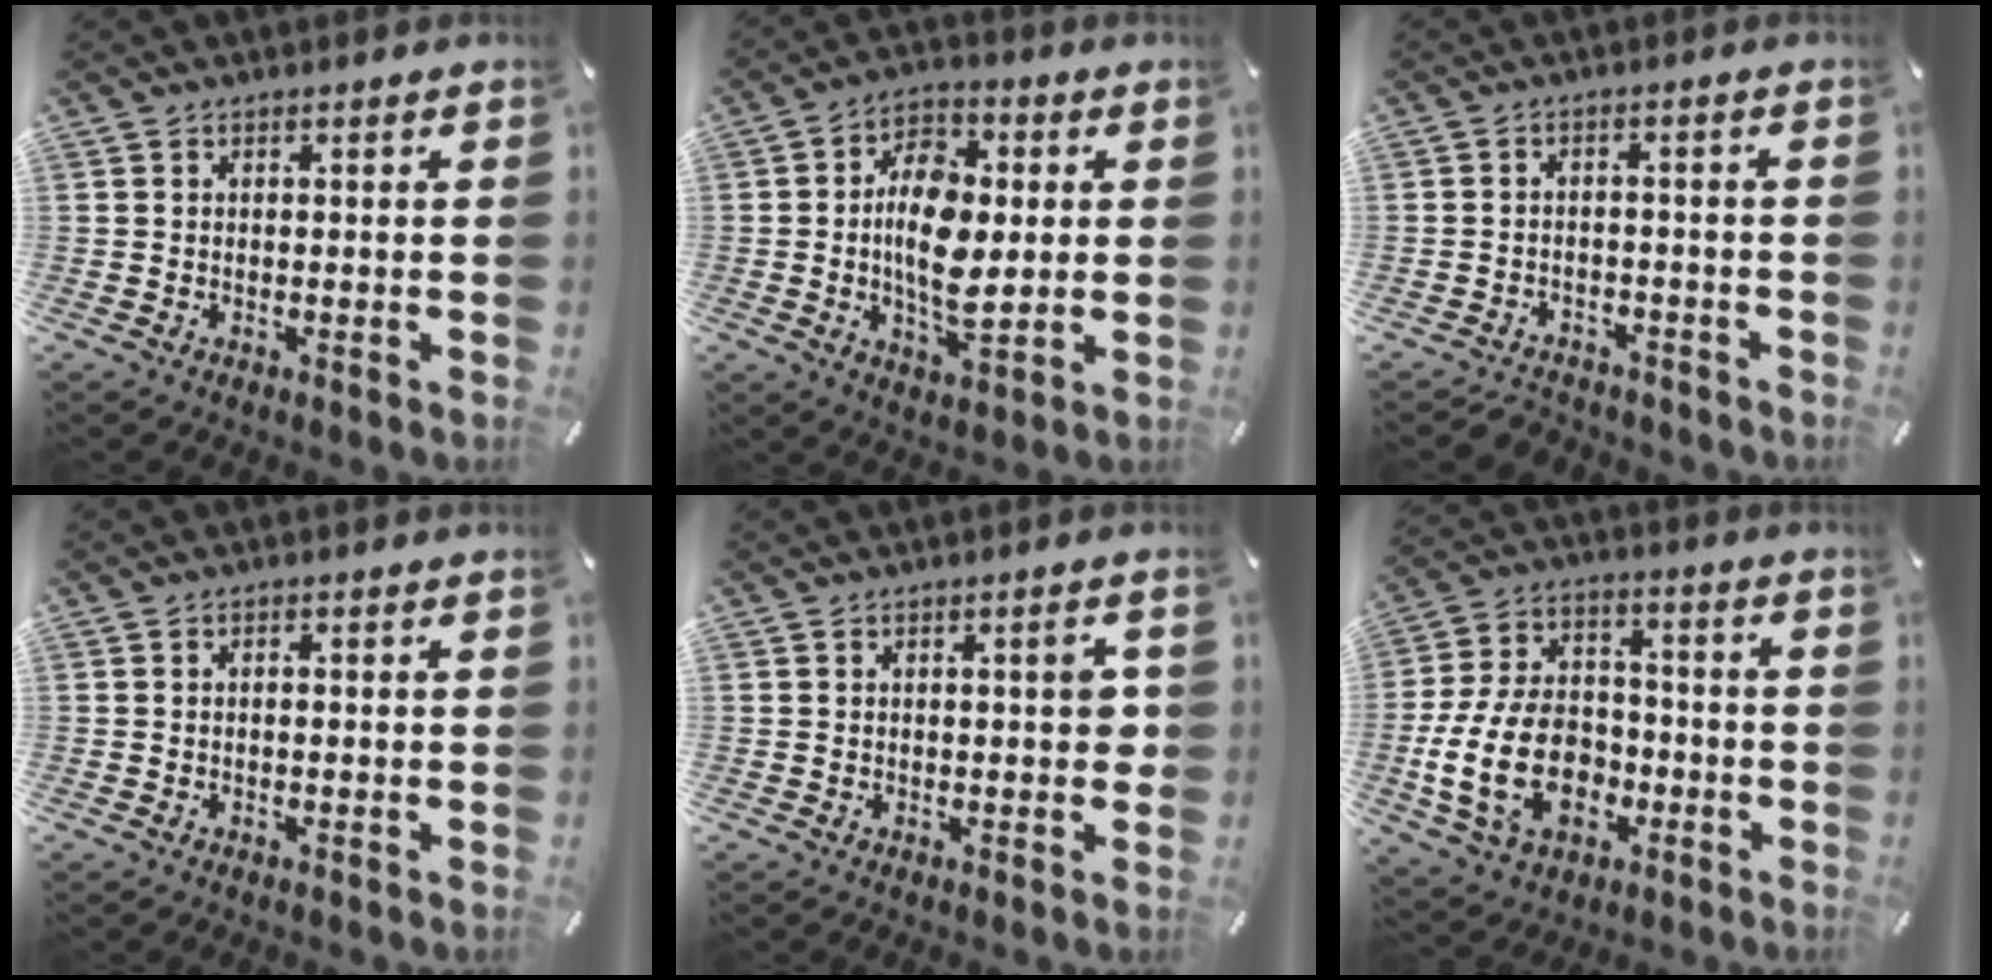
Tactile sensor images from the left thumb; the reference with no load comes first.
{"total": 12.6, "force": [-0.1, 7.7, 10.1], "torque": [-0.181, 0.000, -0.007]}
{"total": 3.3, "force": [-2.8, 1.6, 0.4], "torque": [-0.014, 0.016, -0.058]}
{"total": 0.6, "force": [-0.3, 0.2, 0.4], "torque": [-0.010, -0.003, -0.005]}
{"total": 3.3, "force": [0.5, 1.1, 3.1], "torque": [-0.043, 0.000, 0.003]}
{"total": 18.5, "force": [-5.0, 13.0, 12.2], "torque": [-0.253, 0.030, -0.082]}